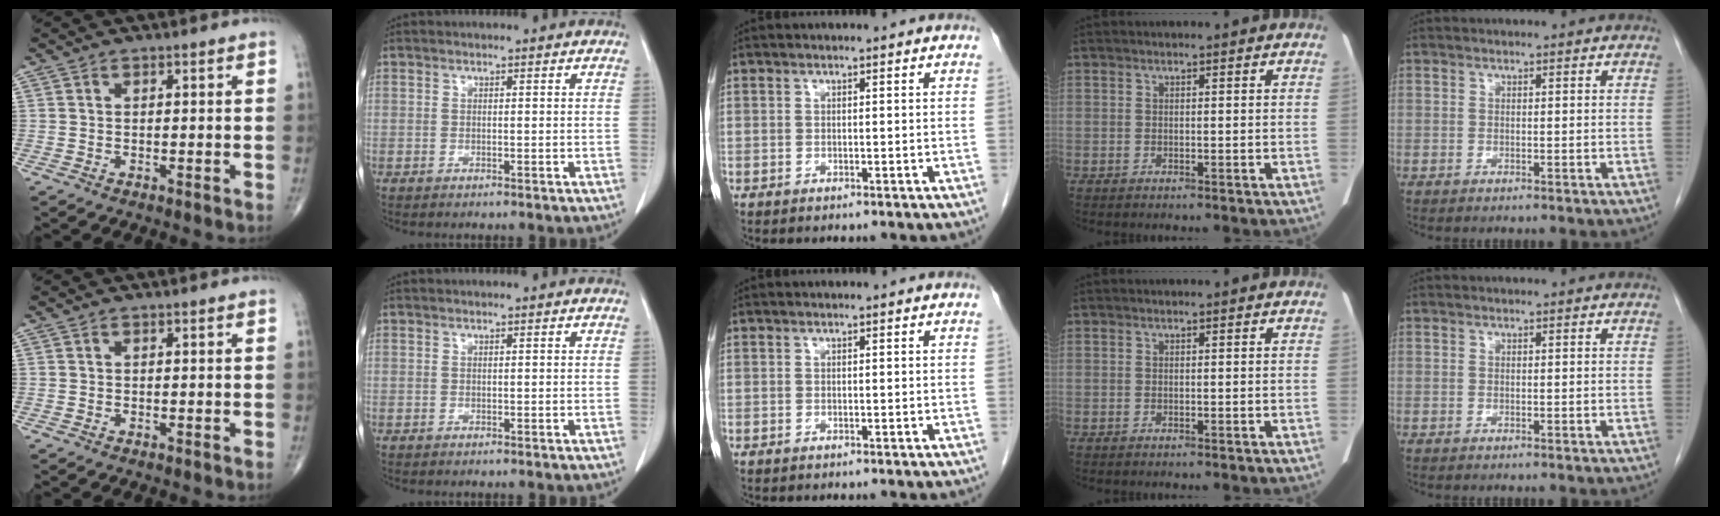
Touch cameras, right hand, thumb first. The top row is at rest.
{}